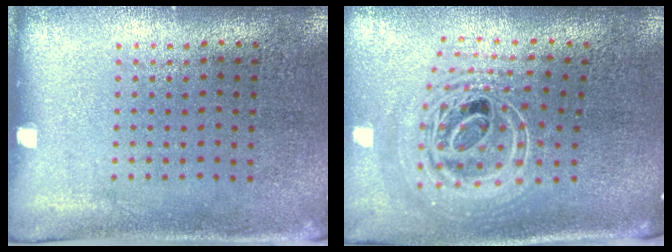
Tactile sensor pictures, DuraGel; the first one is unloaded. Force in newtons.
{"total": 2.6, "press": 1.9, "slide": 1.9}